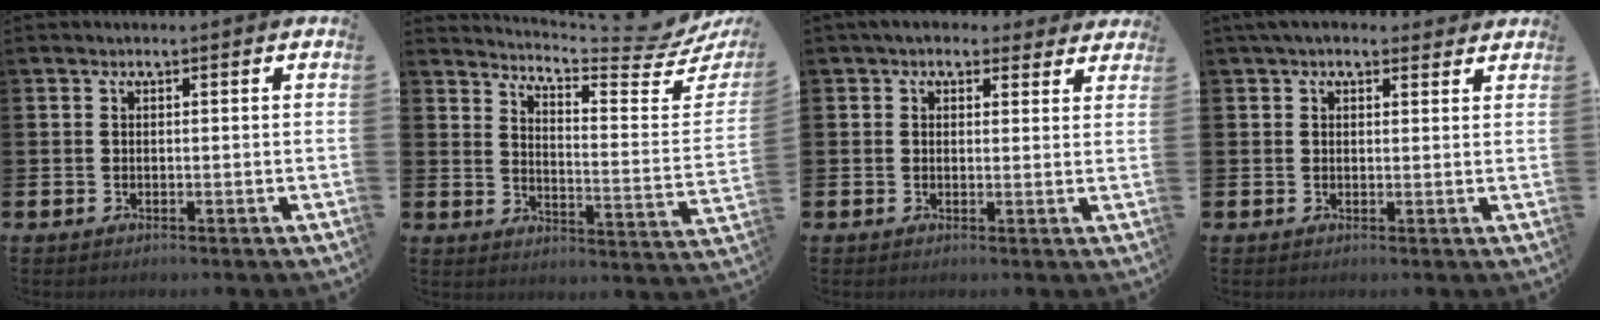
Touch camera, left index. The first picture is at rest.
{"total": 5.5, "force": [4.8, 0.2, 2.7], "torque": [-0.054, -0.057, 0.071]}
{"total": 3.8, "force": [3.3, 1.7, 0.9], "torque": [-0.017, -0.009, 0.058]}
{"total": 3.1, "force": [2.7, 1.2, 1.1], "torque": [-0.017, -0.006, 0.047]}